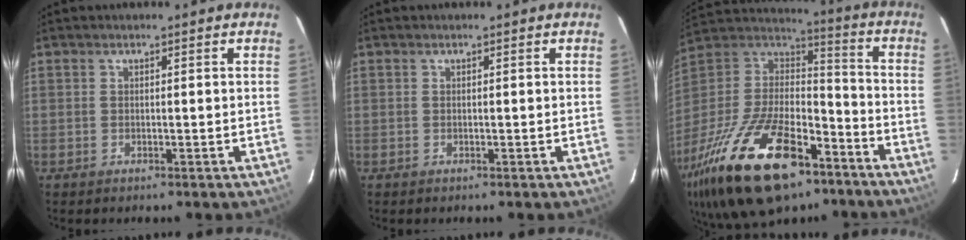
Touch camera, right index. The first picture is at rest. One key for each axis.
{"total": 0.0}
{"total": 32.1, "fx": -19.5, "fy": 14.6, "fz": 20.9, "tx": -0.425, "ty": -0.023, "tz": -0.314}